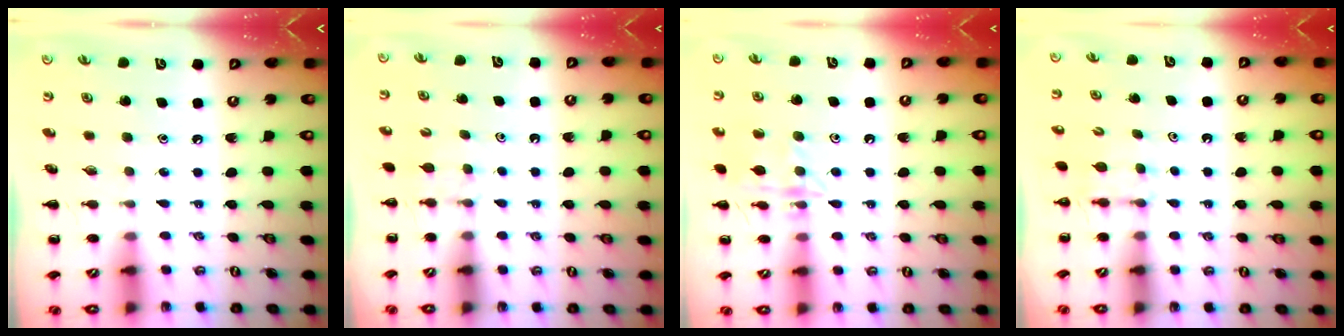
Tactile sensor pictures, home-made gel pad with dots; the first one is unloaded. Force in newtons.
{"total": 2.9, "press": 2.7, "slide": 1.1}
{"total": 12.7, "press": 12.7, "slide": 0.8}
{"total": 2.7, "press": 2.5, "slide": 1.1}